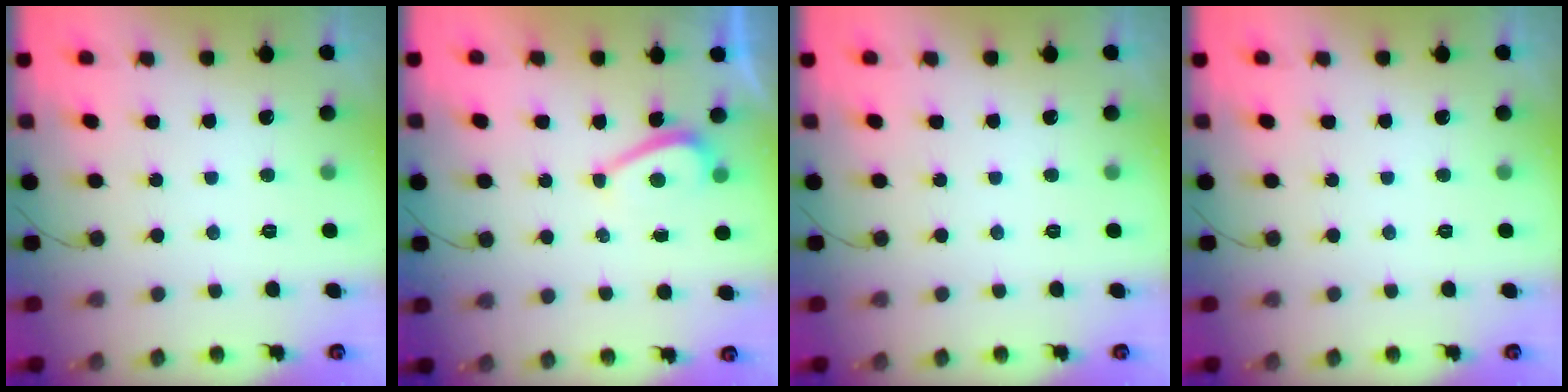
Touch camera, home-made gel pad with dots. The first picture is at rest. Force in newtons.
{"total": 3.5, "press": 3.5, "slide": 0.4}
{"total": 0.0}
{"total": 0.0}